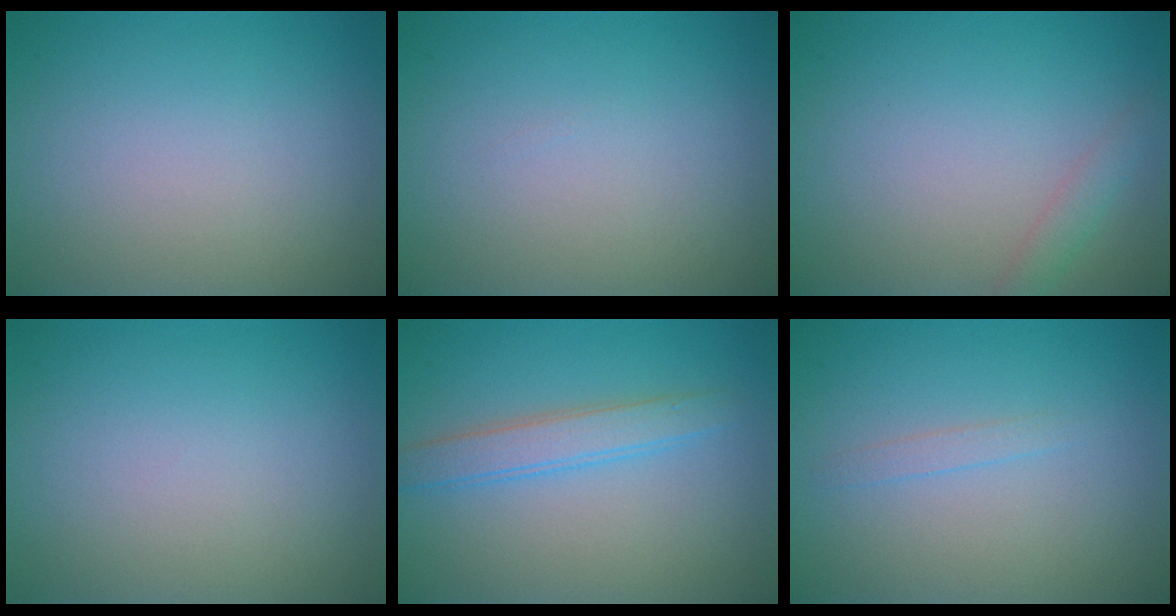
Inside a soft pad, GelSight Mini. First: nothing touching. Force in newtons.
{"total": 0.0}
{"total": 1.4, "press": 1.4, "slide": 0.0}
{"total": 0.0}
{"total": 2.7, "press": 2.7, "slide": 0.1}
{"total": 0.8, "press": 0.8, "slide": 0.1}